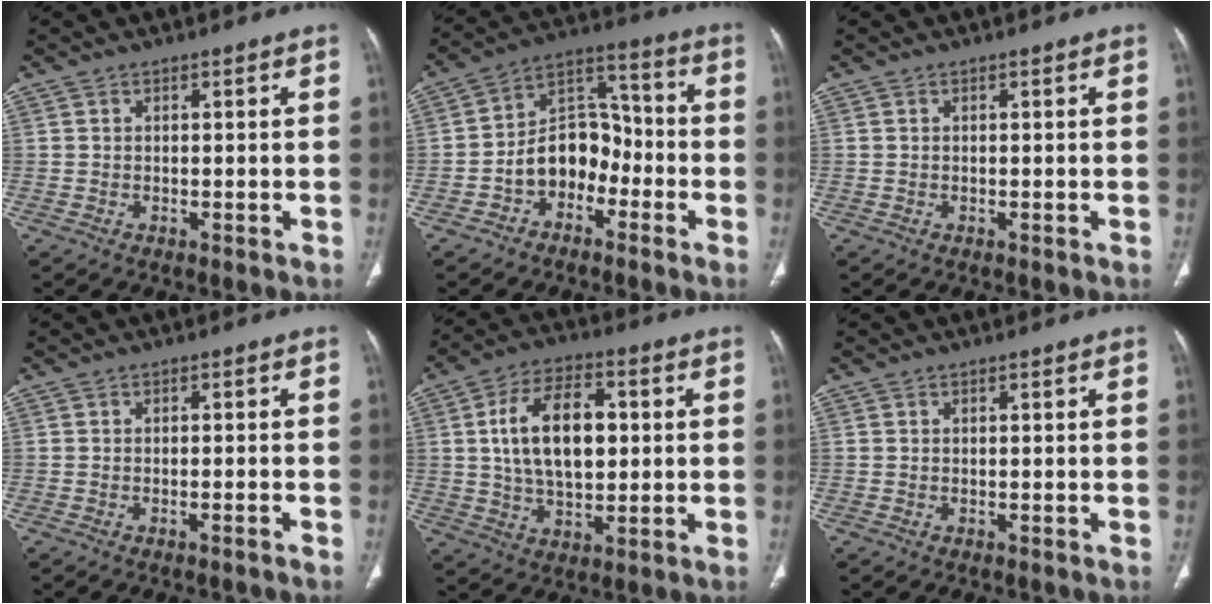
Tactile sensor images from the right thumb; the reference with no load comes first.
{"total": 11.2, "force": [-4.0, 8.2, 6.5], "torque": [-0.074, 0.060, -0.078]}
{"total": 0.0}
{"total": 1.4, "force": [-1.1, -0.2, 0.8], "torque": [-0.021, 0.009, -0.010]}
{"total": 14.6, "force": [1.9, 8.4, 11.8], "torque": [-0.188, 0.008, 0.032]}
{"total": 0.0}